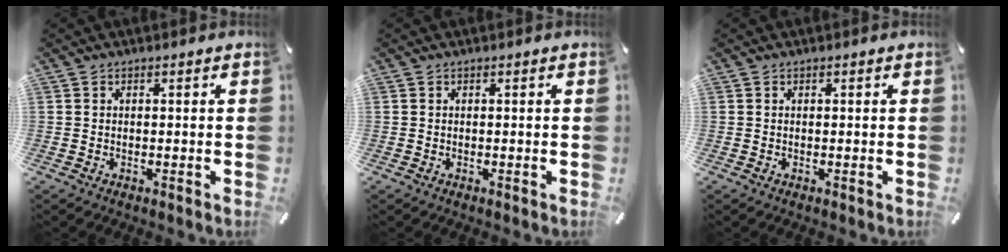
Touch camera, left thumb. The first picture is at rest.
{"total": 0.0}
{"total": 0.0}